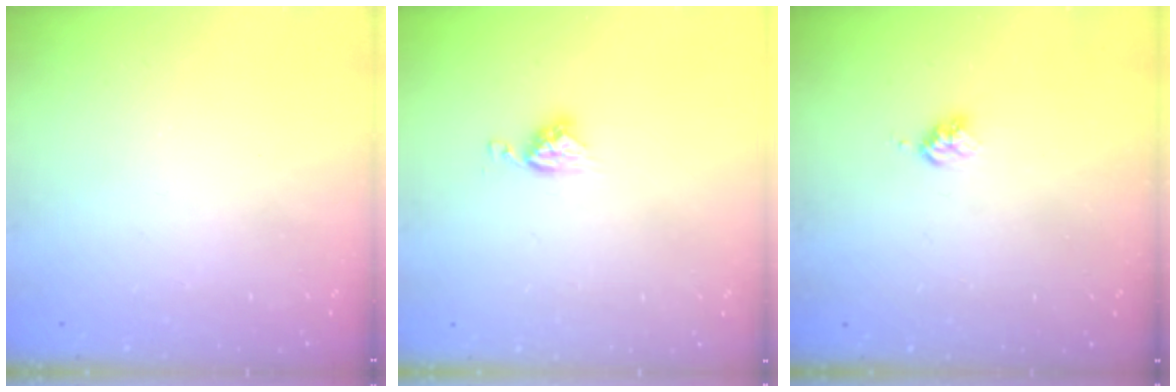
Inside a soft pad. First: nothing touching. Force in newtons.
{"total": 5.3, "press": 5.3, "slide": 0.1}
{"total": 3.6, "press": 3.5, "slide": 0.4}